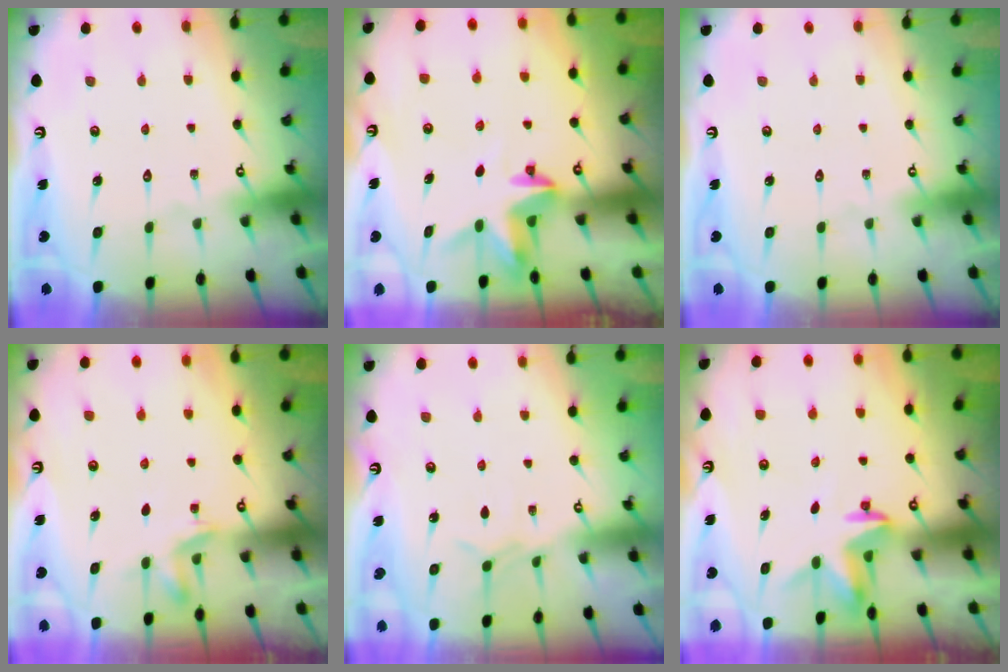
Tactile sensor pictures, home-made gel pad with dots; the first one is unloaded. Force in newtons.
{"total": 3.2, "press": 3.2, "slide": 0.1}
{"total": 0.0}
{"total": 4.0, "press": 3.8, "slide": 1.0}
{"total": 3.9, "press": 3.8, "slide": 0.6}
{"total": 3.2, "press": 3.2, "slide": 0.3}